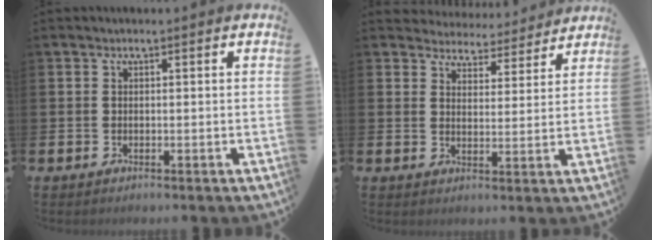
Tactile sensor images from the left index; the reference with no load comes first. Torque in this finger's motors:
{"motor_torque": [0.92, -1.21, 0.11, -0.03]}